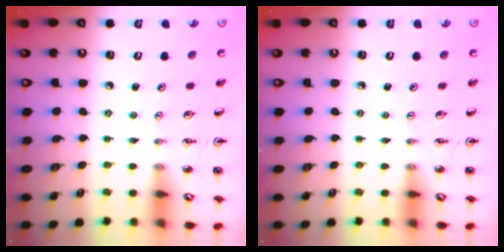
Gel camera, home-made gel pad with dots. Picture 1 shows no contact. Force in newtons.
{"total": 0.0}